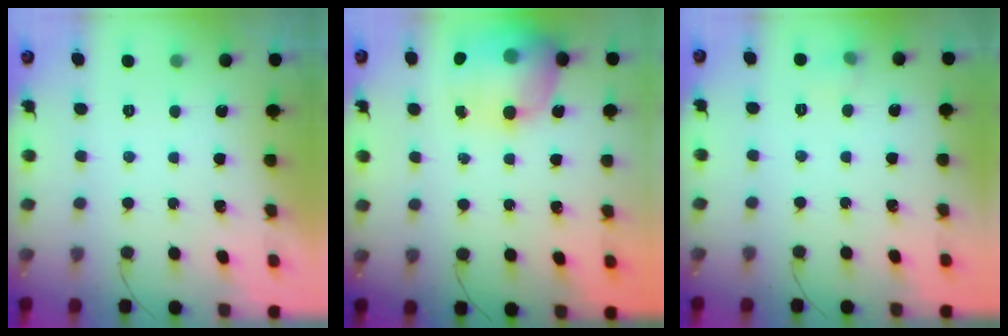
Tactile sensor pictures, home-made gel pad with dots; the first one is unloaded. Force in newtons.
{"total": 19.5, "press": 19.3, "slide": 2.8}
{"total": 4.2, "press": 3.9, "slide": 1.3}